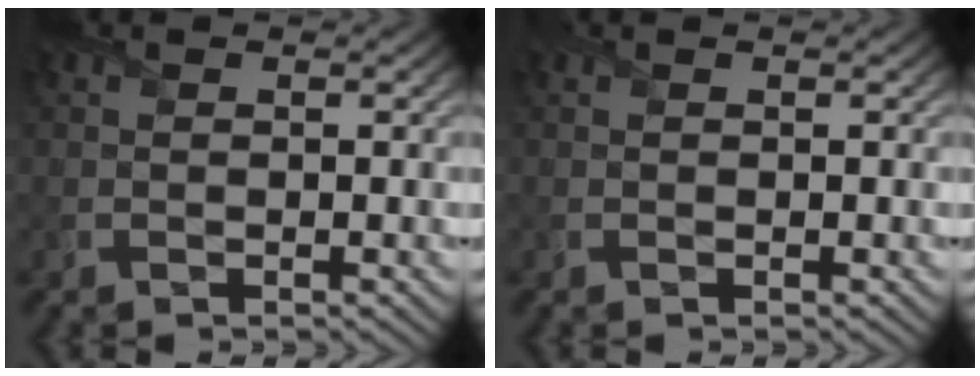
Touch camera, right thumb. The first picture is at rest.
{"total": 0.0}